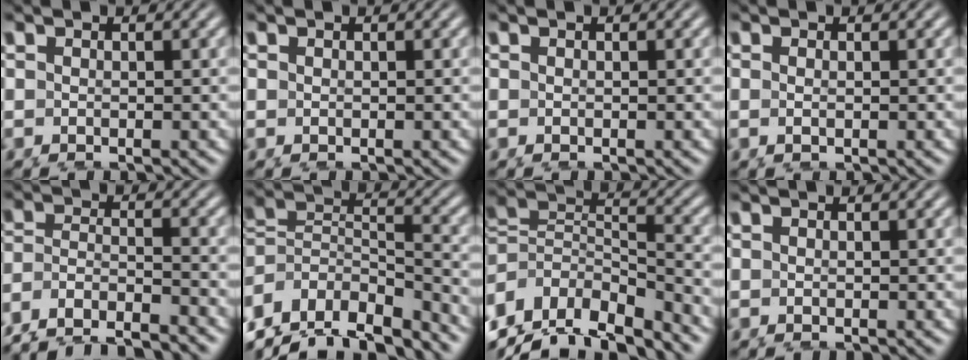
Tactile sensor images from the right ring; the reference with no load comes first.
{"total": 0.0}
{"total": 0.0}
{"total": 0.7, "force": [-0.2, -0.3, 0.6], "torque": [-0.008, -0.004, -0.002]}
{"total": 10.3, "force": [-7.2, 6.6, 3.3], "torque": [-0.082, -0.043, -0.120]}
{"total": 13.2, "force": [-7.5, 8.4, 6.9], "torque": [-0.146, -0.065, -0.099]}
{"total": 12.3, "force": [-6.2, 7.9, 7.0], "torque": [-0.142, -0.054, -0.081]}
{"total": 0.0}